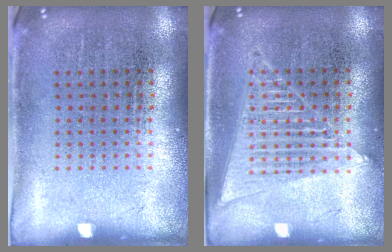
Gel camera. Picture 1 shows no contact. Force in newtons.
{"total": 1.5, "press": 1.5, "slide": 0.1}